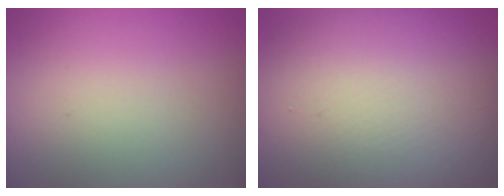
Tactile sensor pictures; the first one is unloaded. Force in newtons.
{"total": 11.6, "press": 11.6, "slide": 0.5}